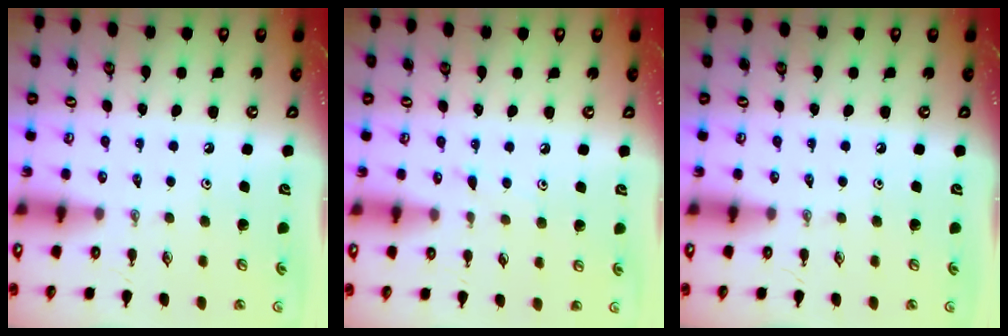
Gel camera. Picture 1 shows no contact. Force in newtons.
{"total": 4.7, "press": 4.6, "slide": 0.6}
{"total": 0.0}